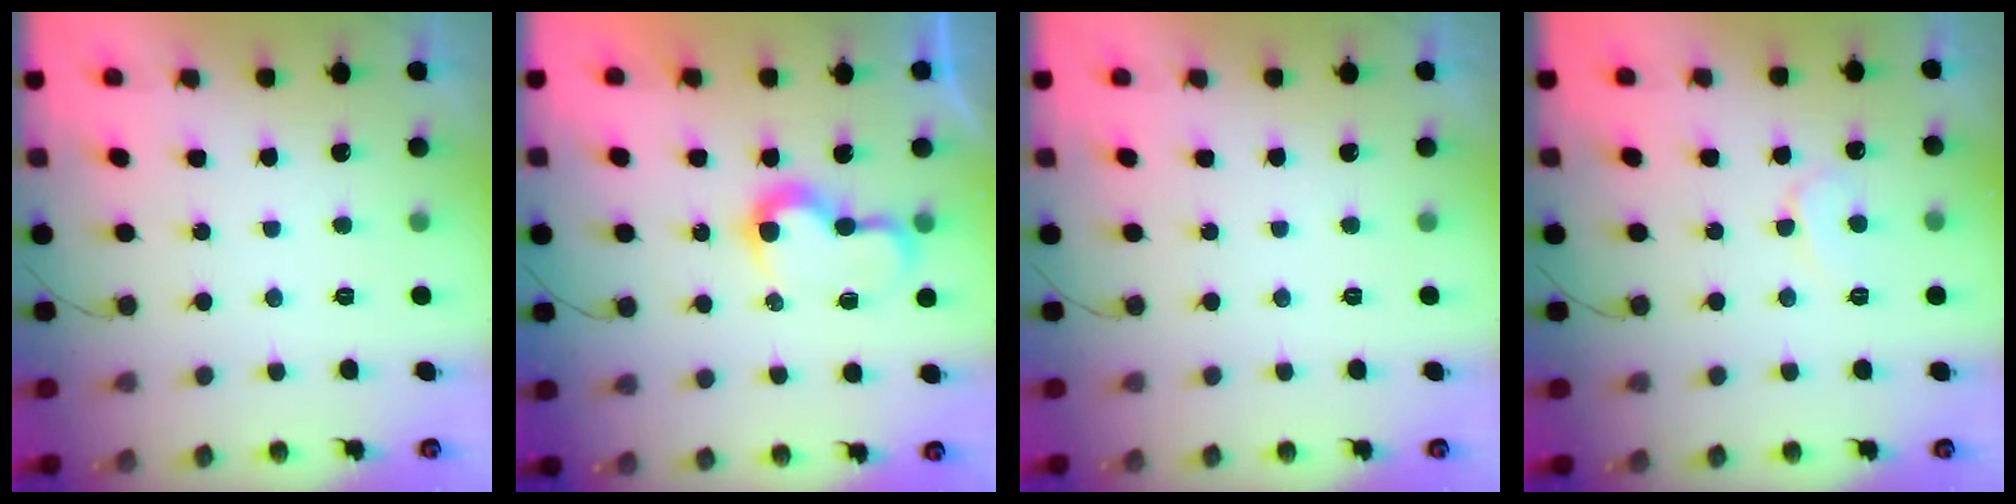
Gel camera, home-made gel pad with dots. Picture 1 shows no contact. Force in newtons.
{"total": 7.9, "press": 7.8, "slide": 0.9}
{"total": 0.0}
{"total": 6.1, "press": 6.1, "slide": 0.6}